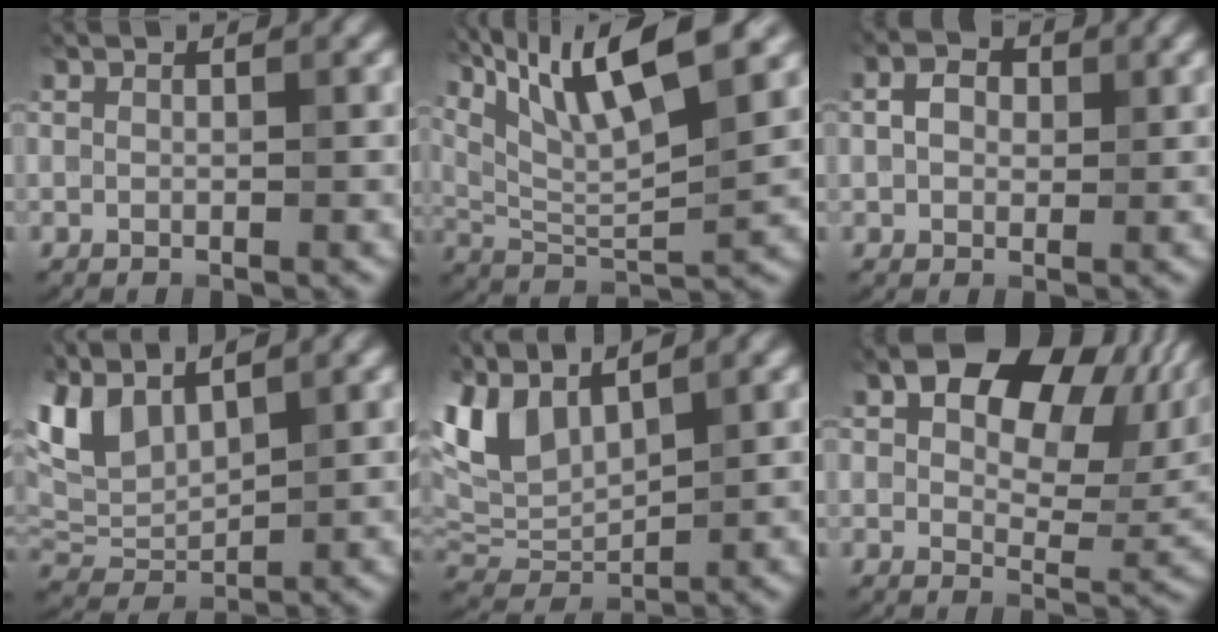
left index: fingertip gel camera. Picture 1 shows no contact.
{"total": 11.3, "force": [6.4, 2.8, 8.8], "torque": [-0.166, 0.007, 0.115]}
{"total": 2.6, "force": [0.4, 2.0, 1.6], "torque": [-0.037, 0.002, 0.002]}
{"total": 5.8, "force": [3.0, 3.0, 4.0], "torque": [-0.097, 0.005, 0.057]}
{"total": 6.8, "force": [3.2, 3.7, 4.8], "torque": [-0.121, 0.005, 0.059]}
{"total": 13.4, "force": [5.3, 7.5, 9.8], "torque": [-0.131, 0.004, 0.090]}